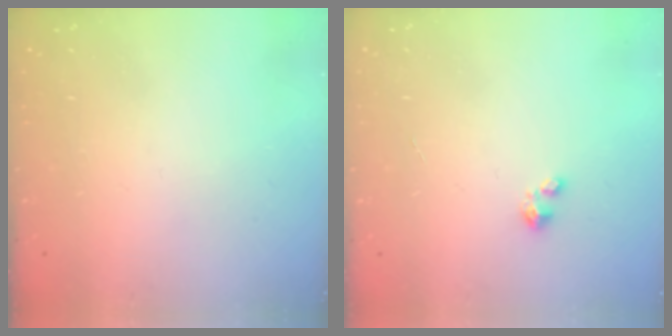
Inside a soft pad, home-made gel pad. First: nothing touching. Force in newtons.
{"total": 1.6, "press": 1.6, "slide": 0.2}